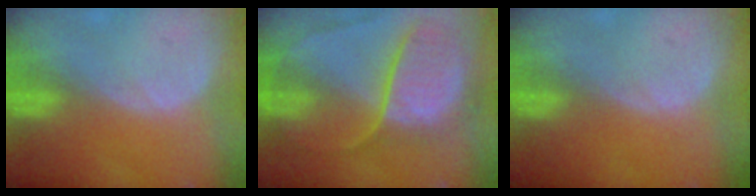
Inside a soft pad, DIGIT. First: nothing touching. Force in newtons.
{"total": 10.7, "press": 9.0, "slide": 5.9}
{"total": 0.0}